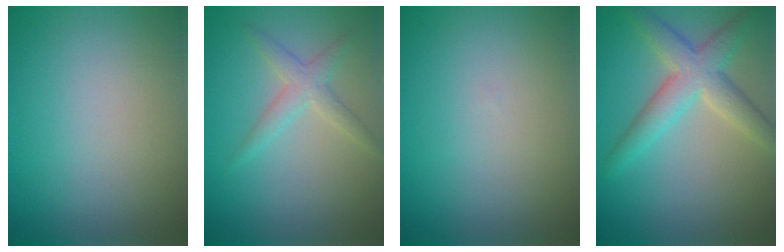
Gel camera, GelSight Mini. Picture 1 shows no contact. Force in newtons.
{"total": 2.3, "press": 2.3, "slide": 0.0}
{"total": 0.0}
{"total": 5.0, "press": 5.0, "slide": 0.2}